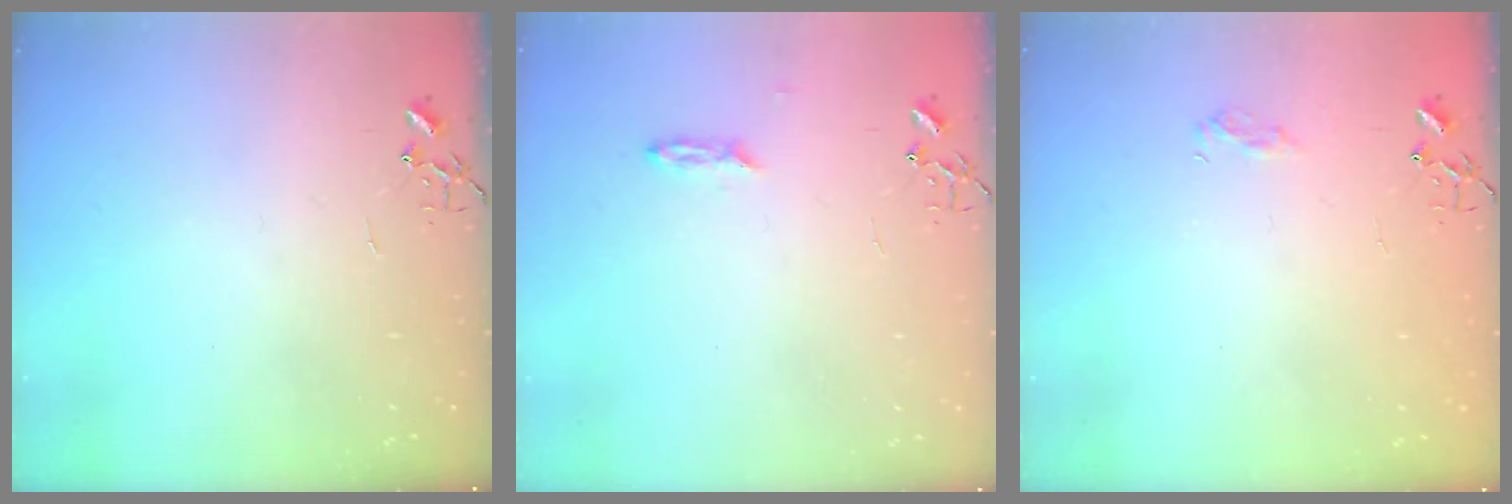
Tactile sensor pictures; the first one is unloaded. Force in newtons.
{"total": 2.3, "press": 2.2, "slide": 0.4}
{"total": 7.1, "press": 7.1, "slide": 0.8}